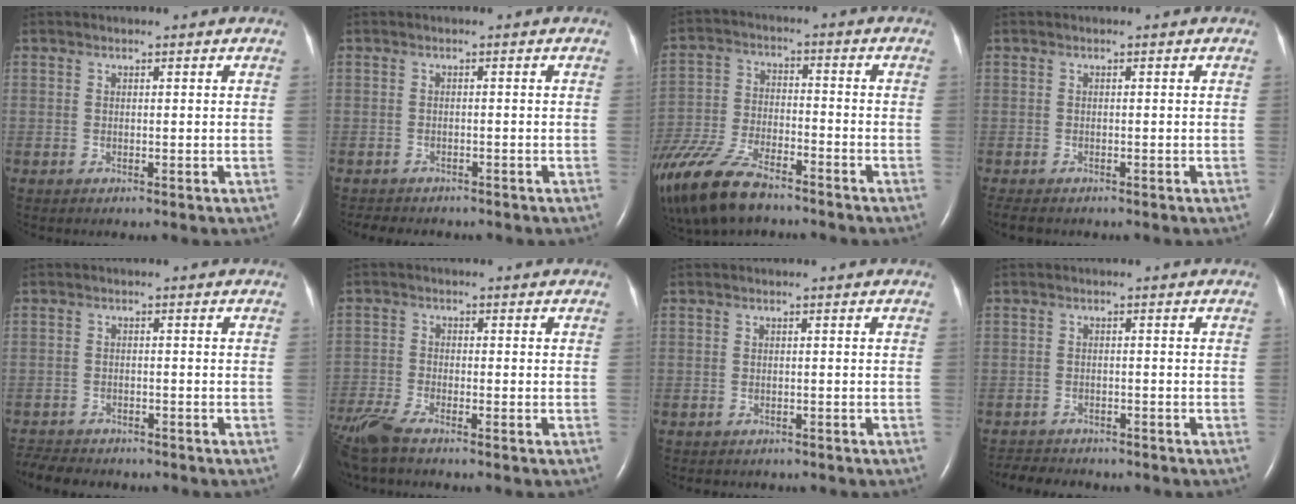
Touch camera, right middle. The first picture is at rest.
{"total": 5.3, "force": [-4.6, 2.0, 1.7], "torque": [-0.028, -0.004, -0.058]}
{"total": 17.3, "force": [-13.0, 5.8, 9.7], "torque": [-0.244, -0.034, -0.238]}
{"total": 3.1, "force": [-2.6, 1.0, 1.5], "torque": [-0.028, -0.009, -0.033]}
{"total": 7.7, "force": [-6.9, 2.3, 2.4], "torque": [-0.046, -0.008, -0.103]}
{"total": 7.5, "force": [-6.2, 1.0, 4.0], "torque": [-0.093, -0.021, -0.122]}
{"total": 3.2, "force": [-2.7, 1.4, 0.8], "torque": [-0.014, -0.002, -0.029]}
{"total": 5.9, "force": [-5.5, 1.6, 1.4], "torque": [-0.026, -0.009, -0.081]}